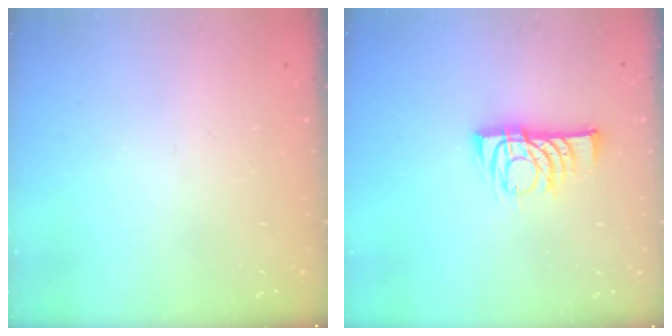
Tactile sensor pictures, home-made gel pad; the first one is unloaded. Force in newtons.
{"total": 10.2, "press": 10.1, "slide": 0.8}